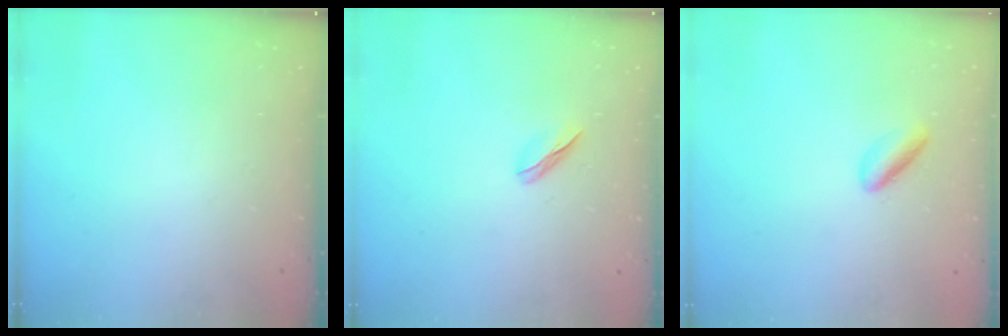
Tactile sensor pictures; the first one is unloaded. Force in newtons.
{"total": 3.2, "press": 3.0, "slide": 1.0}
{"total": 2.0, "press": 2.0, "slide": 0.0}